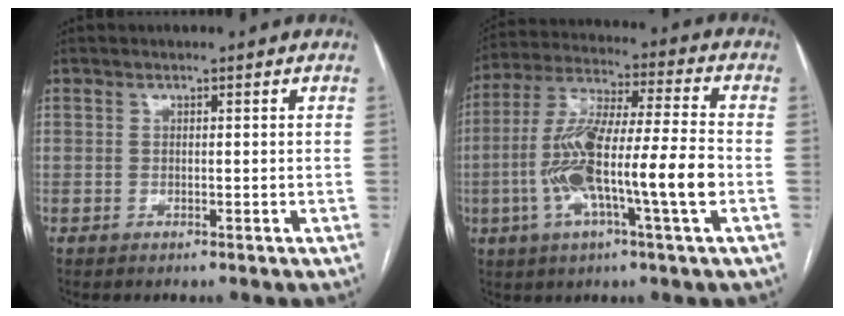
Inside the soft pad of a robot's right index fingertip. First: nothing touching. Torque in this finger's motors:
{"motor_torque": [2.13, -0.01, 1.05, 0.21]}